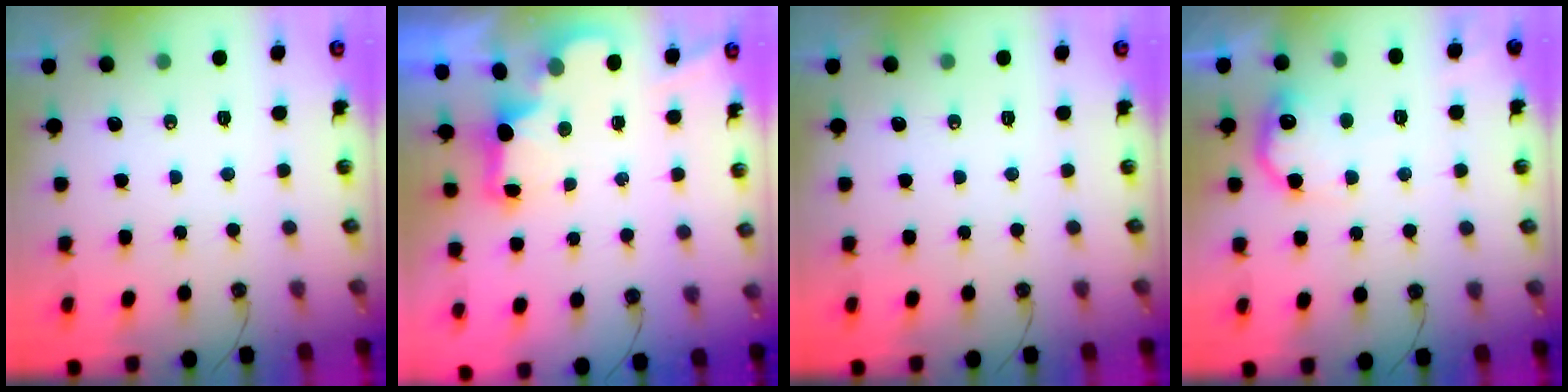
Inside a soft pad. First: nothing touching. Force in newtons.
{"total": 2.3, "press": 2.2, "slide": 0.7}
{"total": 0.0}
{"total": 11.7, "press": 11.7, "slide": 0.4}